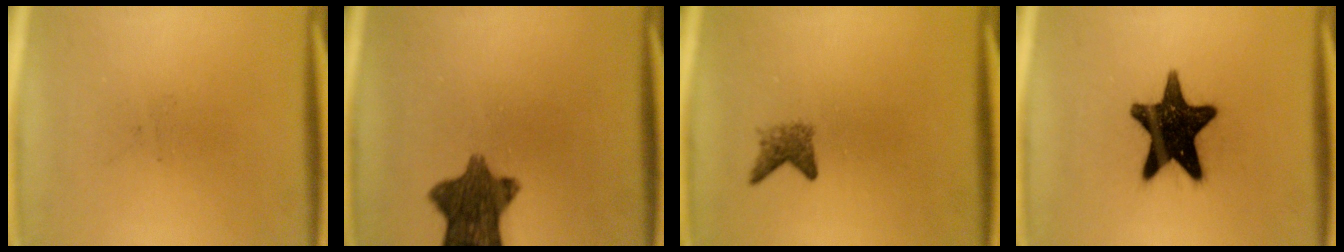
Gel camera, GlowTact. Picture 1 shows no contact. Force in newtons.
{"total": 10.2}
{"total": 2.2}
{"total": 16.8}